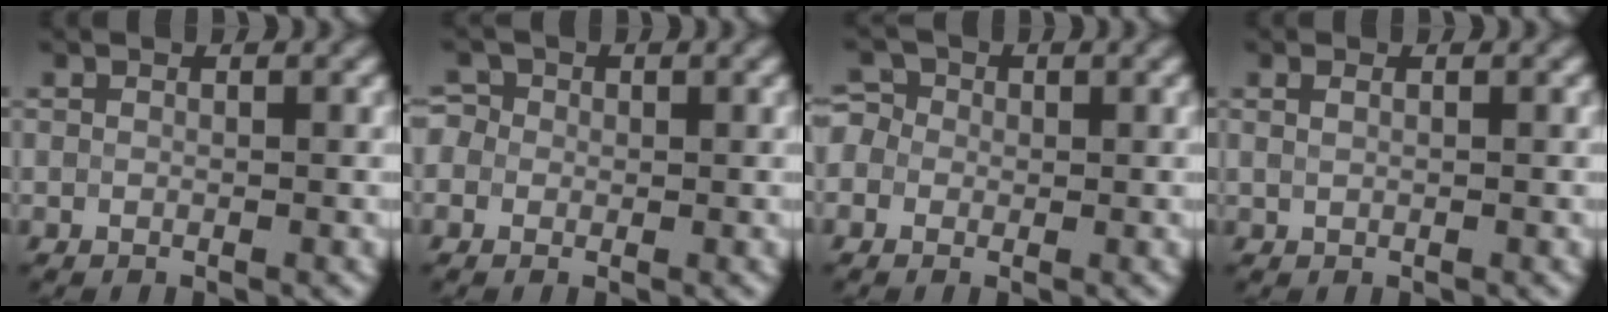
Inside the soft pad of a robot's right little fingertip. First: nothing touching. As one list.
[{"total": 2.8, "force": [0.7, 2.5, 1.1], "torque": [-0.004, 0.025, -0.021]}, {"total": 3.2, "force": [0.3, 2.9, 1.3], "torque": [-0.016, 0.027, -0.025]}, {"total": 0.8, "force": [0.5, 0.4, 0.6], "torque": [-0.013, 0.002, 0.011]}]